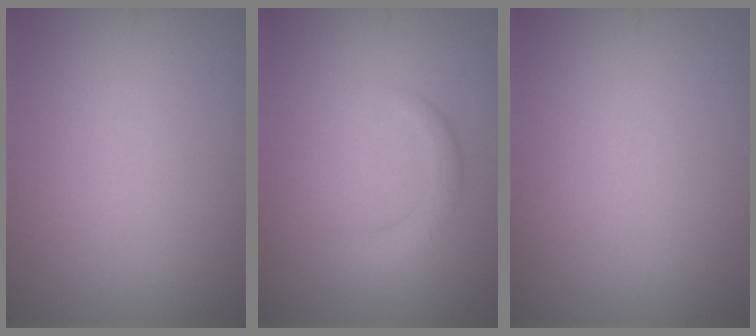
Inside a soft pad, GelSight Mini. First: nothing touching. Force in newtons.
{"total": 1.8, "press": 1.8, "slide": 0.2}
{"total": 0.0}